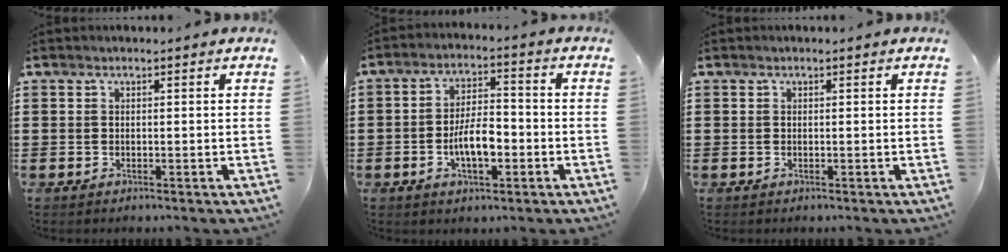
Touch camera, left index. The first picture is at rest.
{"total": 7.1, "force": [-1.9, 2.9, 6.2], "torque": [-0.110, 0.005, -0.040]}
{"total": 0.0}